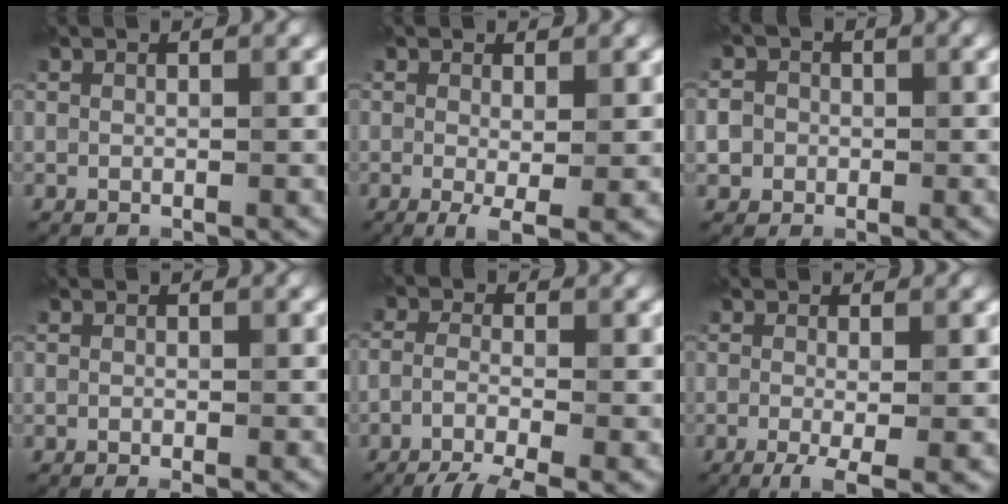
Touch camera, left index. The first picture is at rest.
{"total": 3.0, "force": [-0.5, 0.5, 2.9], "torque": [-0.050, -0.012, -0.008]}
{"total": 3.9, "force": [-0.5, 3.6, 1.4], "torque": [-0.011, 0.017, -0.036]}
{"total": 0.9, "force": [-0.5, 0.2, 0.7], "torque": [-0.011, -0.007, -0.007]}
{"total": 5.6, "force": [-3.8, 1.4, 3.9], "torque": [-0.074, -0.011, -0.078]}
{"total": 4.0, "force": [-1.4, 1.0, 3.6], "torque": [-0.058, -0.008, -0.026]}